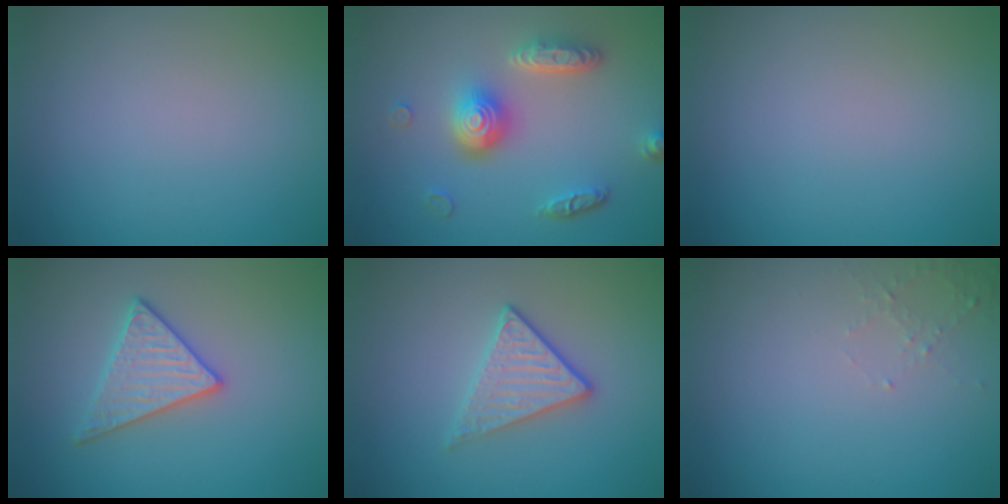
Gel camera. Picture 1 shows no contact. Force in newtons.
{"total": 4.7, "press": 3.7, "slide": 3.0}
{"total": 0.0}
{"total": 3.0, "press": 3.0, "slide": 0.1}
{"total": 3.0, "press": 2.7, "slide": 1.2}
{"total": 1.1, "press": 1.0, "slide": 0.4}